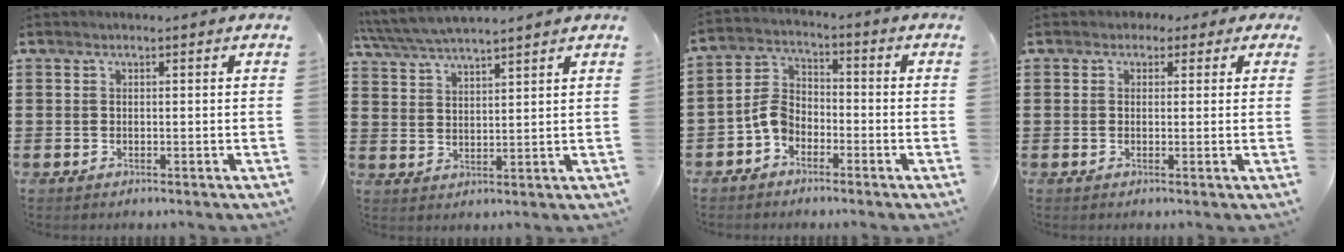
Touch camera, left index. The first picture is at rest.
{"total": 4.3, "force": [4.1, 0.2, 1.3], "torque": [-0.041, -0.017, 0.072]}
{"total": 5.3, "force": [-3.2, 3.5, 2.6], "torque": [-0.070, 0.011, -0.068]}
{"total": 1.6, "force": [0.5, 1.4, 0.5], "torque": [-0.008, 0.006, 0.005]}